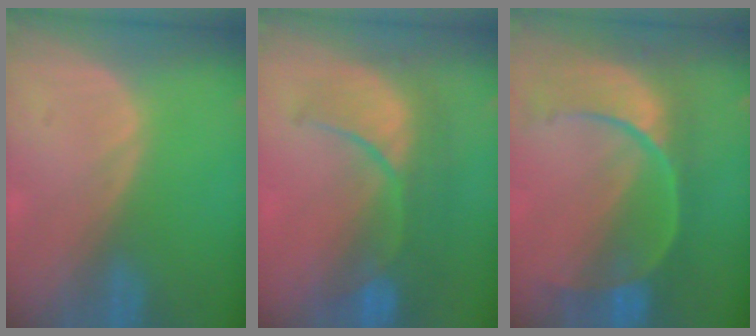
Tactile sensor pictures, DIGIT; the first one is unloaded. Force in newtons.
{"total": 10.3, "press": 9.1, "slide": 4.8}
{"total": 11.3, "press": 9.5, "slide": 6.1}